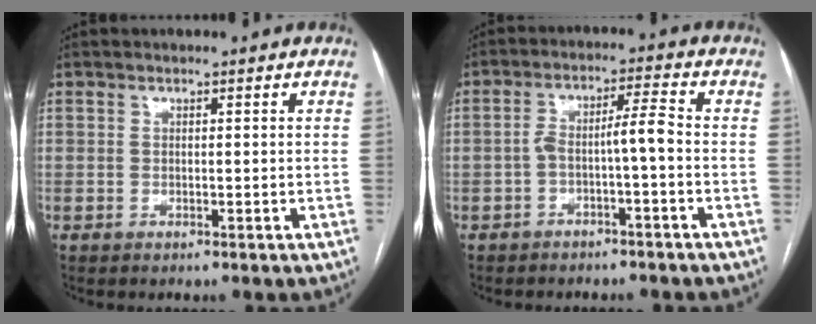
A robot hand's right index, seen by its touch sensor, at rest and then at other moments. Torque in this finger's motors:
{"motor_torque": [0.61, -0.13, 0.24, 0.09]}